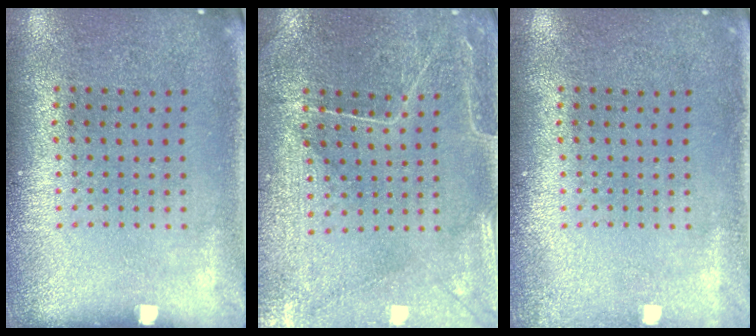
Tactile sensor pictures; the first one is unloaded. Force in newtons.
{"total": 0.7, "press": 0.5, "slide": 0.4}
{"total": 1.0, "press": 1.0, "slide": 0.3}